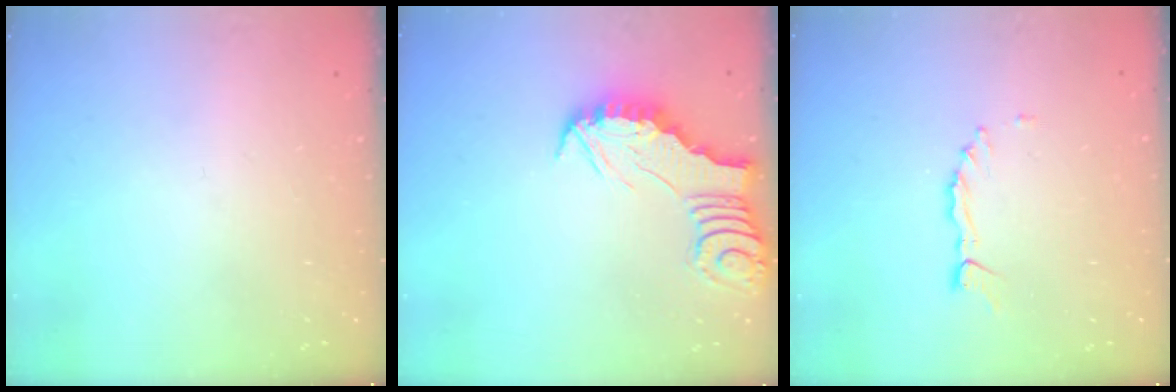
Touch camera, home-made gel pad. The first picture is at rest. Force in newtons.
{"total": 2.5, "press": 2.5, "slide": 0.2}
{"total": 0.8, "press": 0.8, "slide": 0.1}